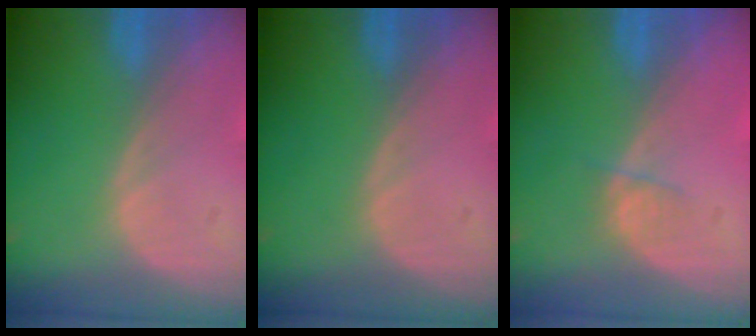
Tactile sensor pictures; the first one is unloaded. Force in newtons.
{"total": 0.0}
{"total": 1.4, "press": 1.3, "slide": 0.6}